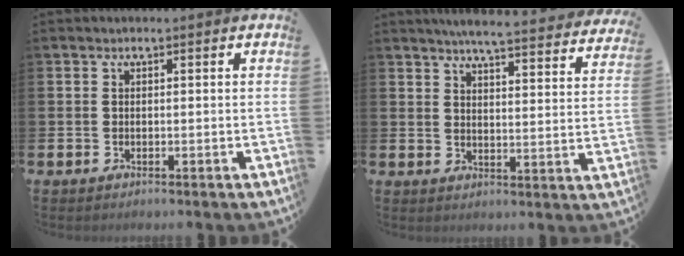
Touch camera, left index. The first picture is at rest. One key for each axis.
{"total": 5.5, "fx": 5.3, "fy": 0.0, "fz": 1.6, "tx": -0.040, "ty": -0.039, "tz": 0.090}